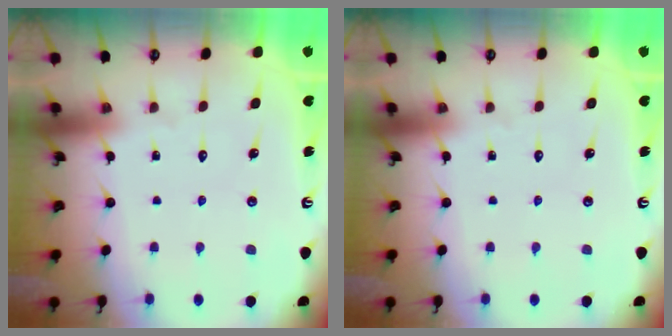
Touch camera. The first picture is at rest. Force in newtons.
{"total": 0.0}